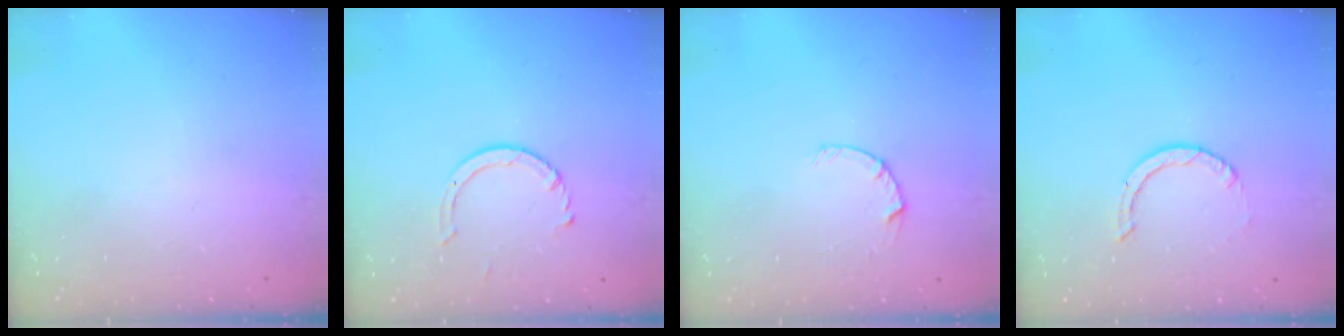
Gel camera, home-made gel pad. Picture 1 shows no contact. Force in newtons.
{"total": 4.6, "press": 4.5, "slide": 0.5}
{"total": 4.5, "press": 4.4, "slide": 0.5}
{"total": 0.9, "press": 0.9, "slide": 0.1}